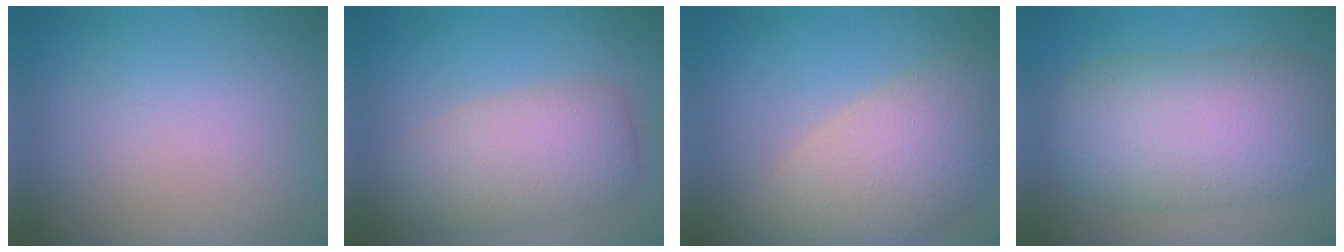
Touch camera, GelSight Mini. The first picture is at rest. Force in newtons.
{"total": 5.7, "press": 5.7, "slide": 0.2}
{"total": 8.5, "press": 8.5, "slide": 0.7}
{"total": 10.7, "press": 10.7, "slide": 0.4}